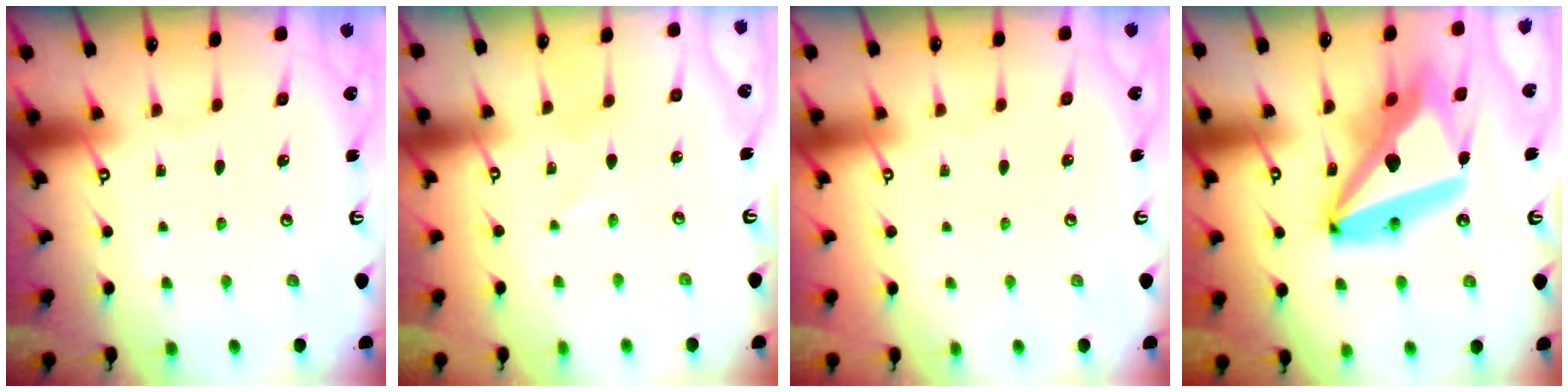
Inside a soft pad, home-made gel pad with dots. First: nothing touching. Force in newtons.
{"total": 0.9, "press": 0.9, "slide": 0.2}
{"total": 0.0}
{"total": 23.8, "press": 23.6, "slide": 3.0}